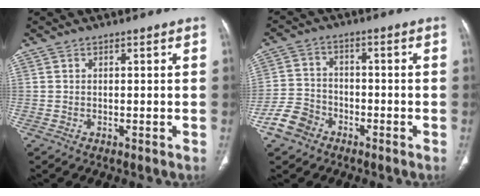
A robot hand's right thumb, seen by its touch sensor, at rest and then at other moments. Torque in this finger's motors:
{"motor_torque": [0.09, 0.00, -0.19, -0.09, -0.01]}